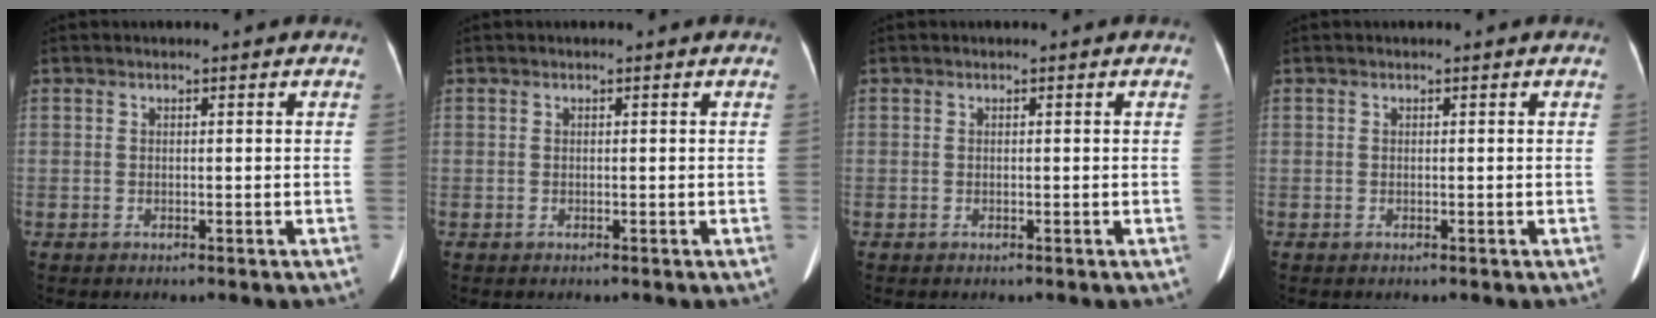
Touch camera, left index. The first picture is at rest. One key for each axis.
{"total": 0.0}
{"total": 0.0}
{"total": 0.0}